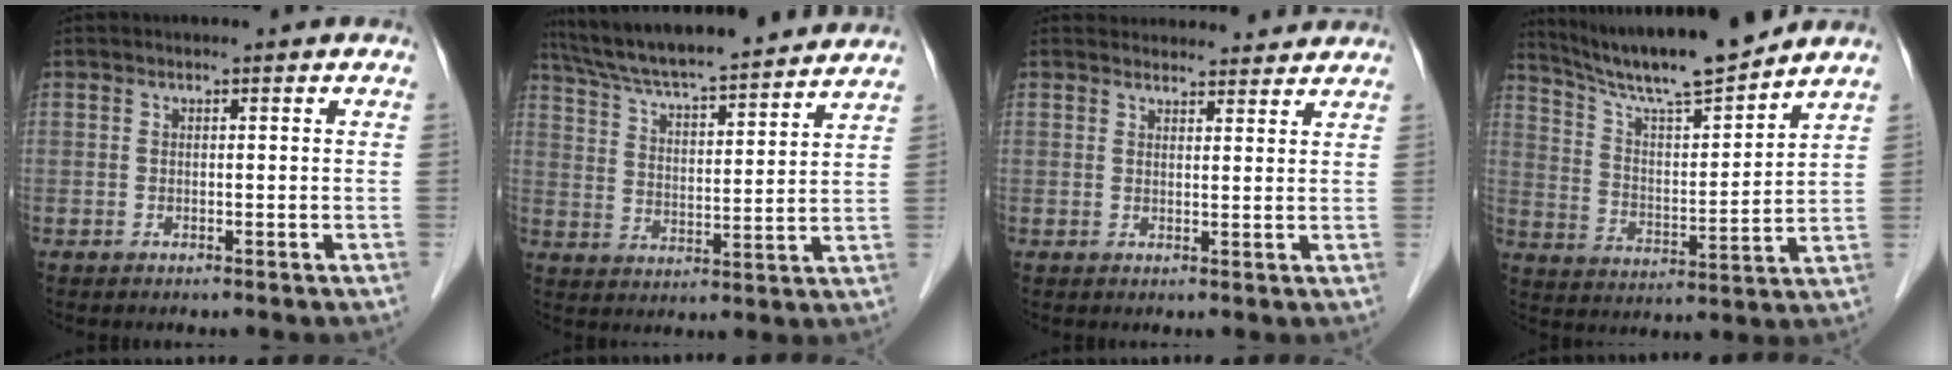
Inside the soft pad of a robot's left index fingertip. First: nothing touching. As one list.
[{"total": 20.8, "force": [18.9, 1.7, 8.6], "torque": [-0.147, 0.025, 0.285]}, {"total": 8.3, "force": [8.1, 1.9, 0.8], "torque": [0.007, 0.020, 0.089]}, {"total": 14.0, "force": [12.8, -0.4, 5.7], "torque": [-0.107, 0.000, 0.222]}]